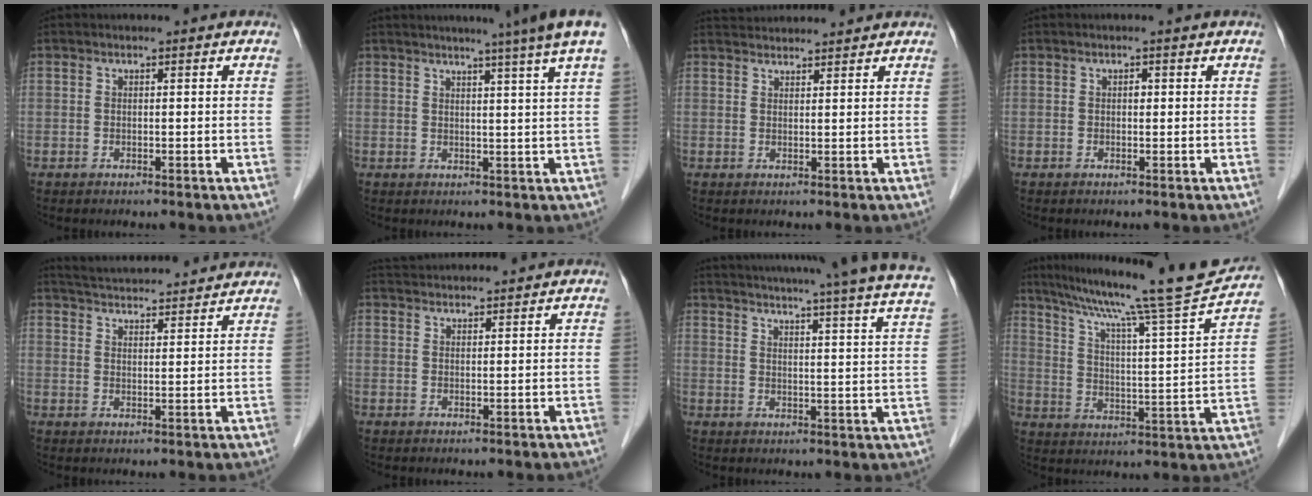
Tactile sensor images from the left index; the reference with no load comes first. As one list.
[{"total": 8.7, "force": [6.6, -1.6, 5.3], "torque": [-0.068, 0.000, 0.059]}, {"total": 5.7, "force": [5.7, 0.3, 0.8], "torque": [-0.018, 0.036, 0.081]}, {"total": 0.5, "force": [0.0, 0.3, 0.4], "torque": [-0.005, 0.001, -0.002]}, {"total": 16.3, "force": [15.4, 1.9, 4.9], "torque": [-0.083, 0.037, 0.215]}, {"total": 6.5, "force": [6.4, 0.2, 1.2], "torque": [-0.026, 0.038, 0.095]}, {"total": 28.7, "force": [25.7, -0.3, 12.8], "torque": [-0.197, -0.060, 0.306]}, {"total": 21.0, "force": [18.2, -1.6, 10.3], "torque": [-0.174, -0.027, 0.258]}]